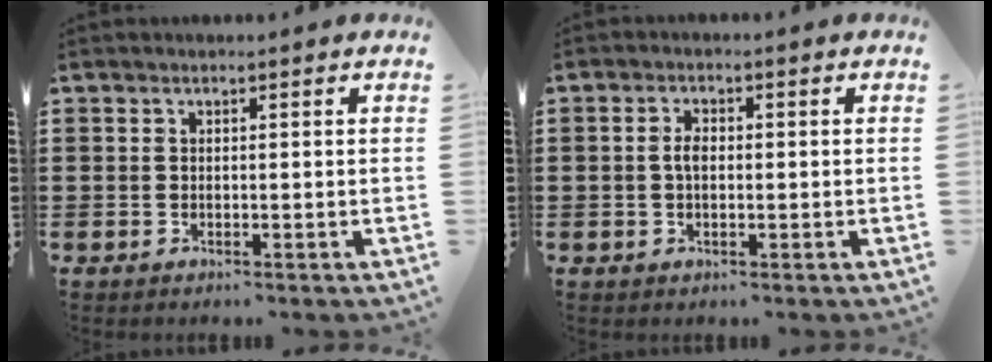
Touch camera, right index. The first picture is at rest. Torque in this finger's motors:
{"motor_torque": [0.72, -0.15, 0.28, 0.08]}